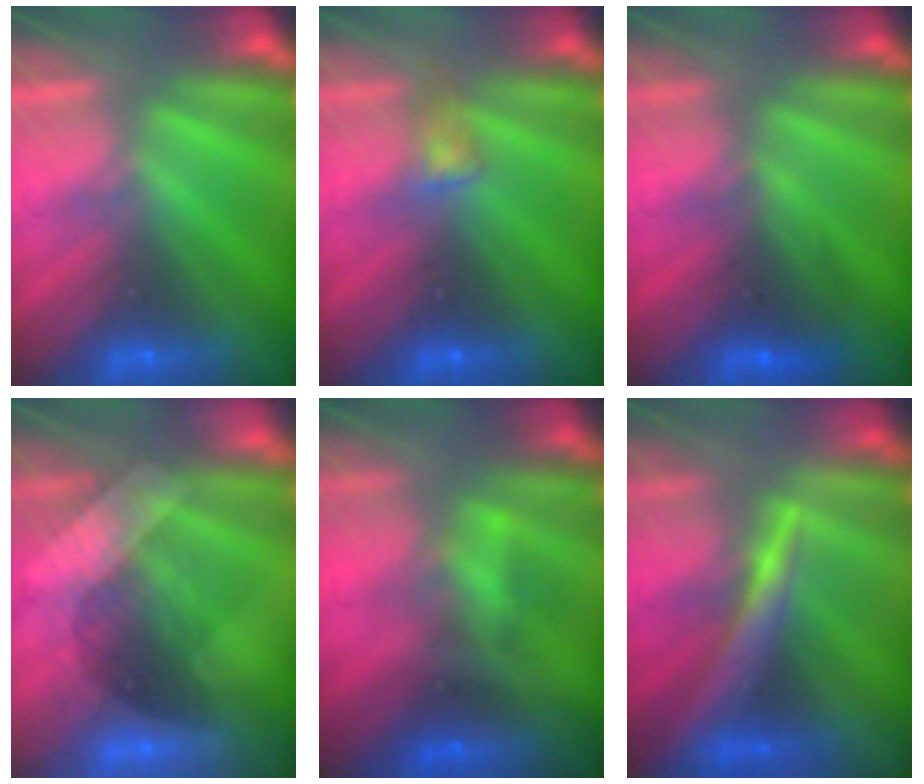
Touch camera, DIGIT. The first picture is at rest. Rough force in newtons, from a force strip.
{"total": 3.2}
{"total": 2.6}
{"total": 3.0}
{"total": 5.2}
{"total": 4.9}